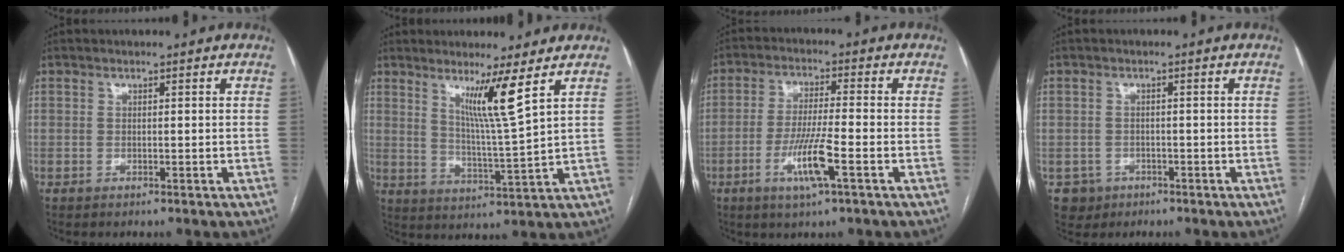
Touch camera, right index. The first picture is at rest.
{"total": 7.3, "force": [4.0, -2.0, 5.7], "torque": [-0.101, -0.026, 0.076]}
{"total": 8.0, "force": [-3.3, 0.1, 7.2], "torque": [-0.141, -0.010, -0.061]}
{"total": 3.5, "force": [-1.5, 3.1, -0.1], "torque": [0.007, 0.011, -0.021]}